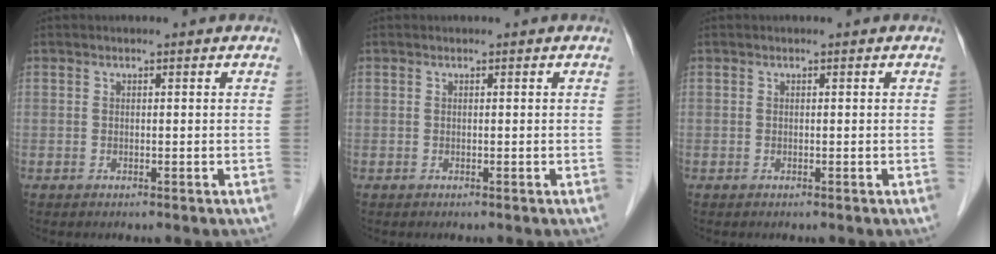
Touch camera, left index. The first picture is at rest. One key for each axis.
{"total": 0.0}
{"total": 0.0}